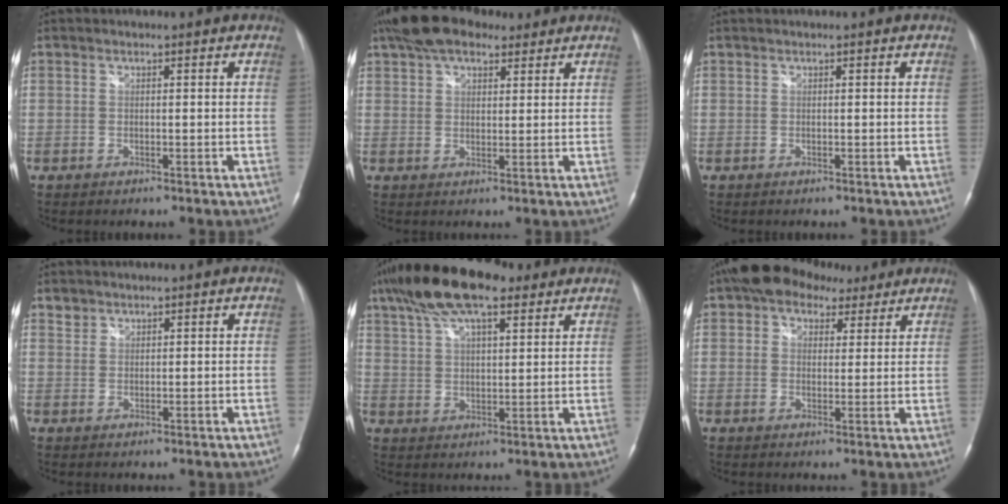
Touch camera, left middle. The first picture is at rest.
{"total": 10.1, "force": [7.2, 4.5, 5.4], "torque": [-0.099, 0.038, 0.128]}
{"total": 0.0}
{"total": 1.5, "force": [1.2, 1.0, -0.1], "torque": [0.008, 0.007, 0.018]}
{"total": 14.8, "force": [10.2, 4.4, 9.8], "torque": [-0.194, 0.038, 0.182]}
{"total": 9.3, "force": [6.4, 5.3, 4.1], "torque": [-0.059, 0.034, 0.103]}